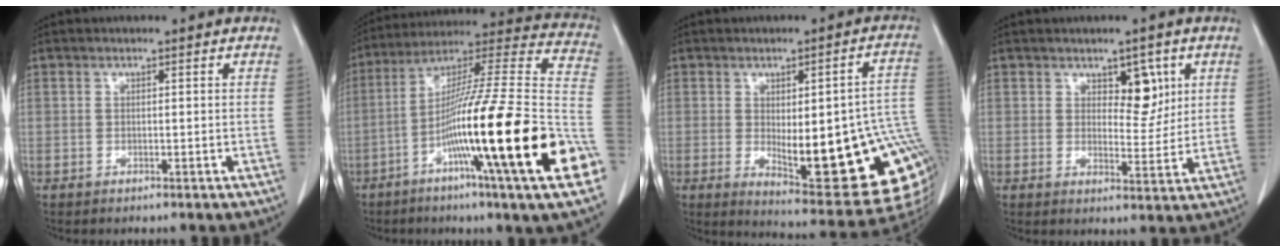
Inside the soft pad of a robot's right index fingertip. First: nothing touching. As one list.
[{"total": 31.9, "force": [-10.1, 1.0, 30.2], "torque": [-0.413, -0.029, -0.178]}, {"total": 21.9, "force": [-2.3, 5.6, 21.0], "torque": [-0.187, 0.006, -0.004]}, {"total": 5.0, "force": [2.4, 2.5, 3.6], "torque": [-0.043, -0.002, 0.037]}]